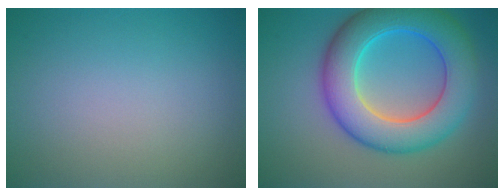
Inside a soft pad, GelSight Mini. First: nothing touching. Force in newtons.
{"total": 9.6, "press": 9.6, "slide": 0.2}